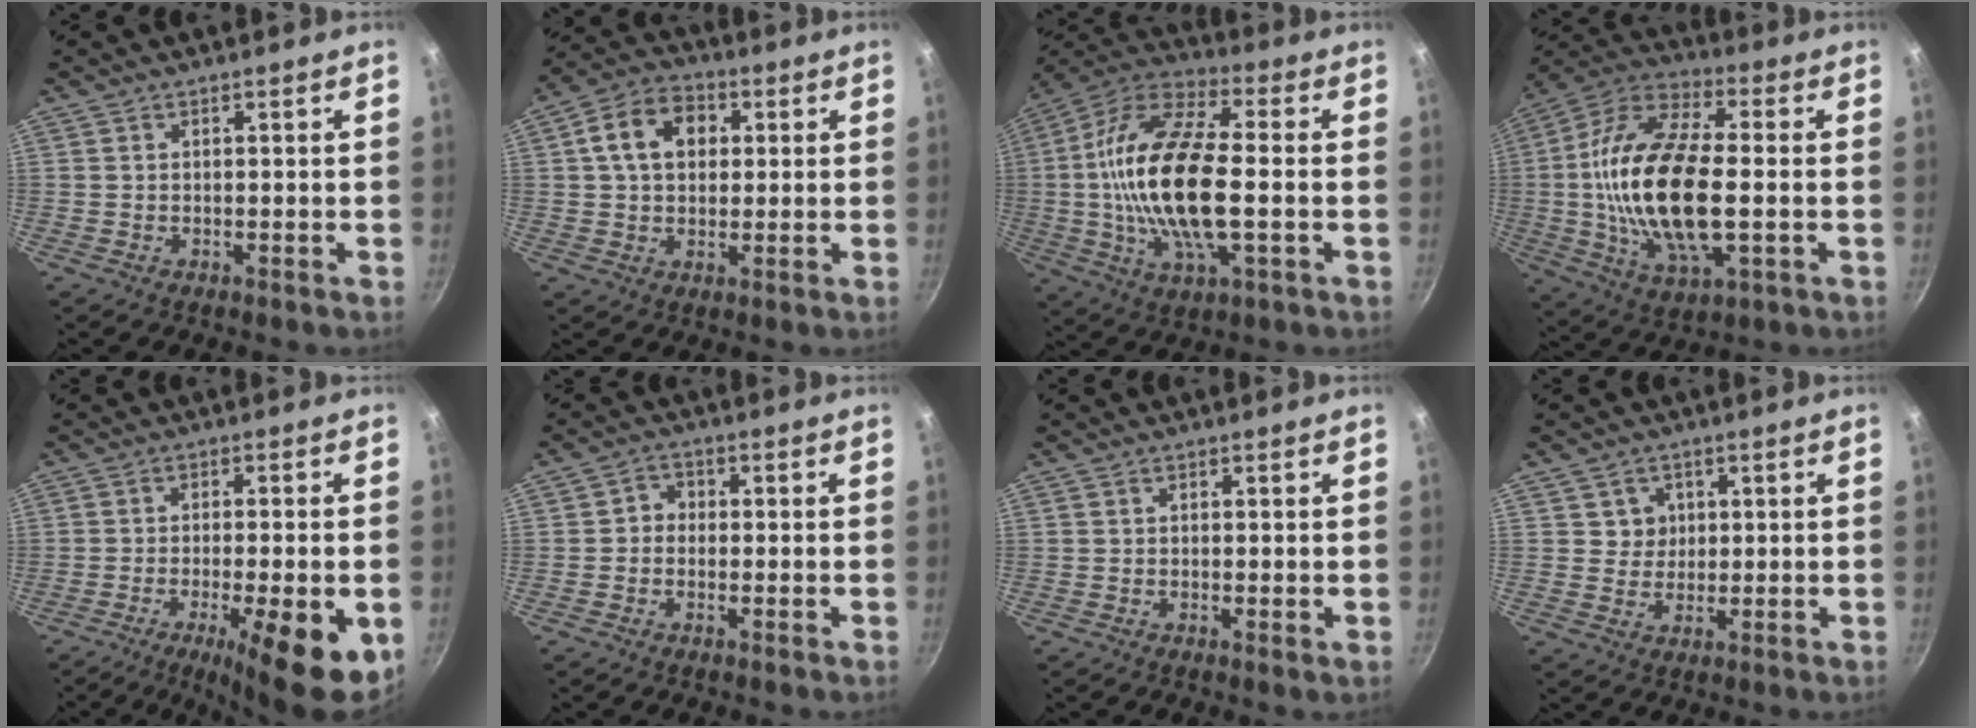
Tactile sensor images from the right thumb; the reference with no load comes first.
{"total": 10.7, "force": [2.4, 7.9, 6.8], "torque": [-0.091, 0.016, 0.028]}
{"total": 22.2, "force": [-1.1, 9.1, 20.3], "torque": [-0.396, 0.021, -0.037]}
{"total": 23.2, "force": [-0.9, 10.5, 20.7], "torque": [-0.406, 0.017, -0.028]}
{"total": 14.5, "force": [-5.3, 3.9, 12.9], "torque": [-0.178, 0.005, -0.075]}
{"total": 2.6, "force": [-0.5, 2.3, 1.0], "torque": [-0.002, 0.011, -0.017]}
{"total": 0.9, "force": [0.1, 0.1, 0.8], "torque": [-0.014, -0.002, -0.001]}
{"total": 3.8, "force": [1.2, 3.5, 0.7], "torque": [0.015, -0.002, 0.017]}